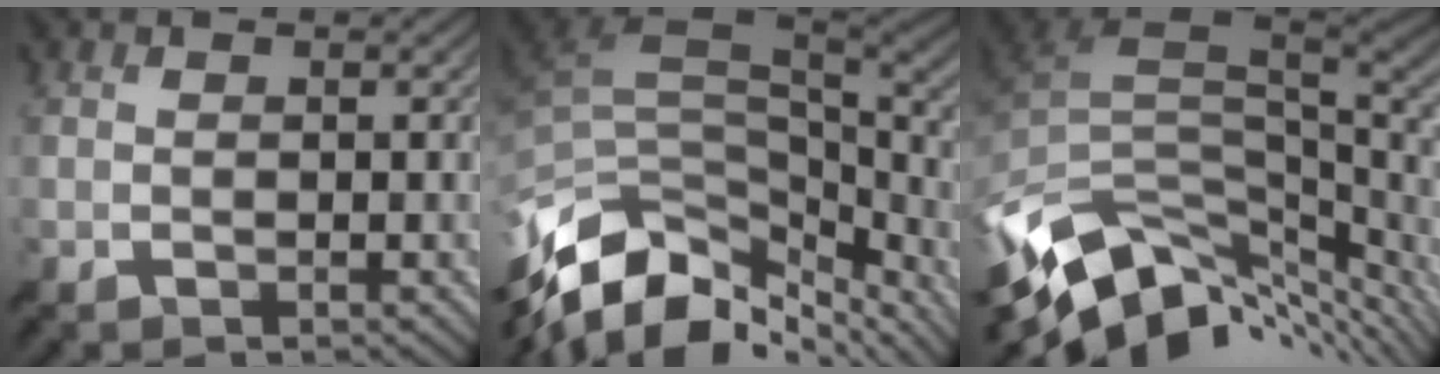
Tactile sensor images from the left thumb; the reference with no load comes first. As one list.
[{"total": 15.4, "force": [-8.0, 8.9, 9.7], "torque": [-0.248, -0.027, -0.132]}, {"total": 12.9, "force": [-4.3, 7.2, 9.8], "torque": [-0.210, -0.023, -0.067]}]